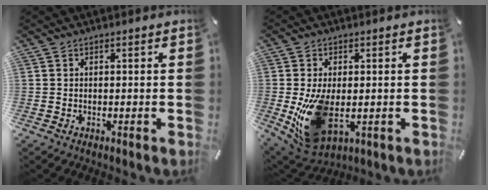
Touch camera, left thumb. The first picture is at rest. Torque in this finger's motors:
{"motor_torque": [0.82, 0.85, 0.85, 0.34, 0.21]}